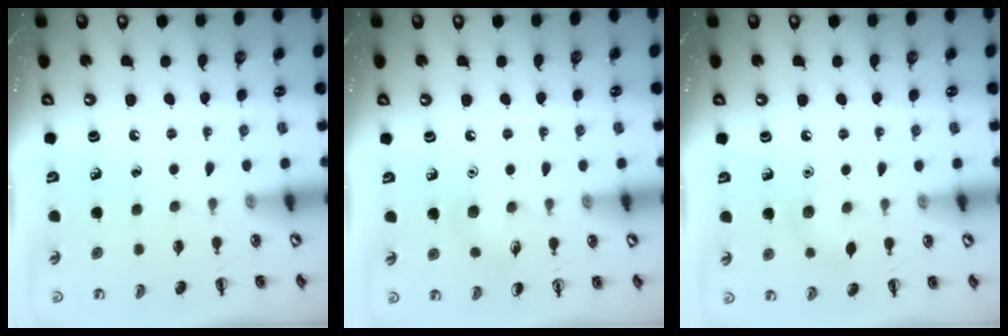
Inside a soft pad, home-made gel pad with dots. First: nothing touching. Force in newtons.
{"total": 5.2, "press": 5.0, "slide": 1.6}
{"total": 5.9, "press": 5.8, "slide": 1.4}